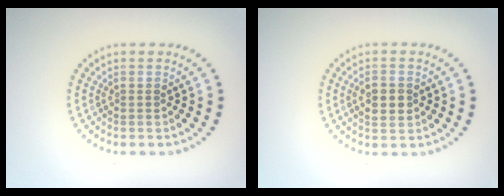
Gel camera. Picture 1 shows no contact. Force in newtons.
{"total": 2.6, "press": 2.6, "slide": 0.1}